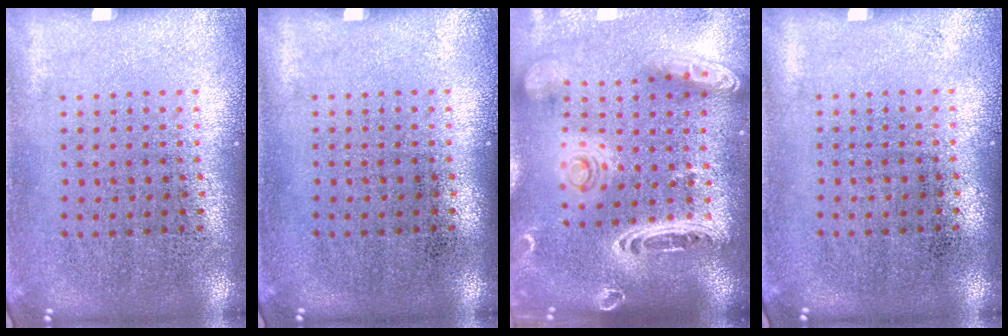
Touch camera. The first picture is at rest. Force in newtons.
{"total": 0.0}
{"total": 3.4, "press": 2.7, "slide": 2.0}
{"total": 0.0}